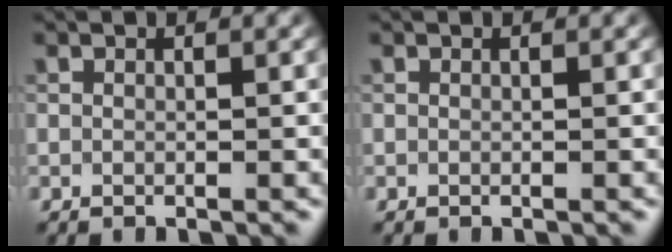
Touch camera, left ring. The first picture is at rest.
{"total": 0.0}